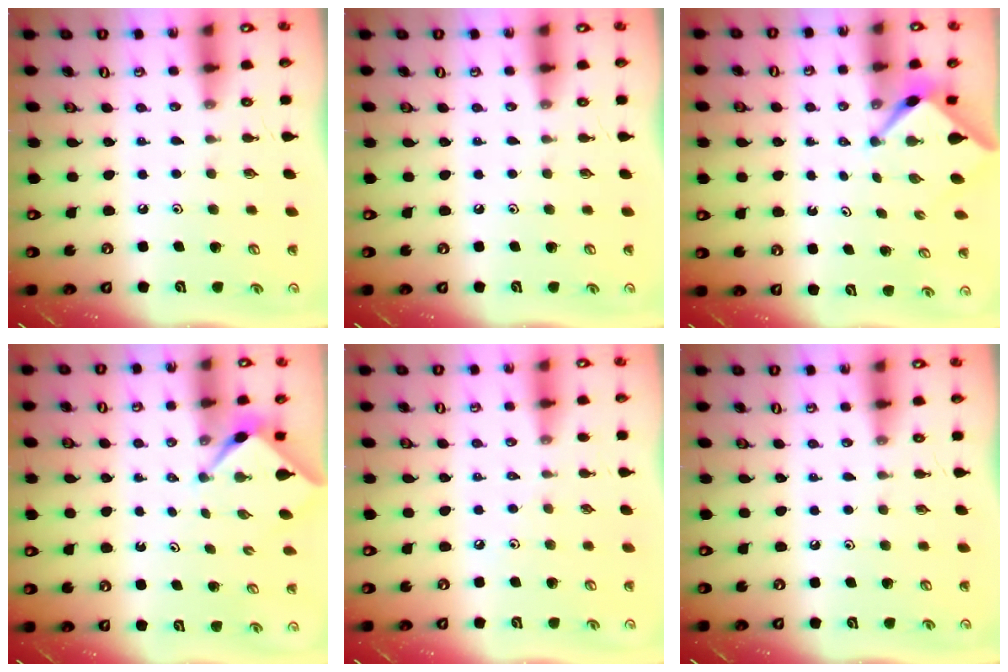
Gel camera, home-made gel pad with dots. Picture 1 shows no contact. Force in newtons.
{"total": 0.0}
{"total": 2.5, "press": 2.5, "slide": 0.3}
{"total": 2.3, "press": 2.3, "slide": 0.3}
{"total": 2.8, "press": 2.7, "slide": 0.6}
{"total": 0.0}